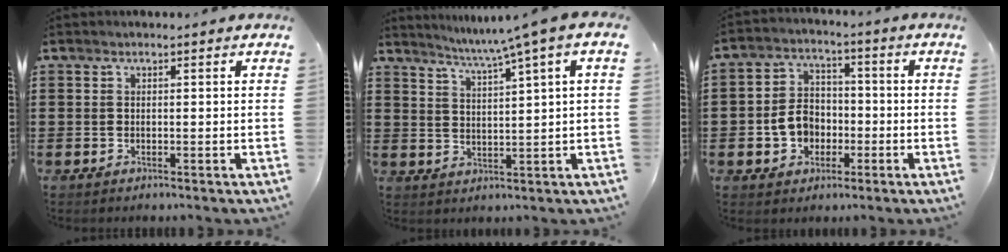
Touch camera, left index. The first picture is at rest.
{"total": 4.4, "force": [2.9, -1.2, 3.0], "torque": [-0.066, -0.024, 0.043]}
{"total": 6.4, "force": [-1.8, 5.3, 3.0], "torque": [-0.080, 0.012, -0.038]}